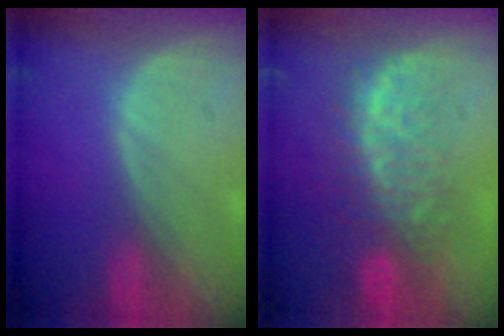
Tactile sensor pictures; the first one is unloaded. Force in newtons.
{"total": 9.7, "press": 8.5, "slide": 4.7}